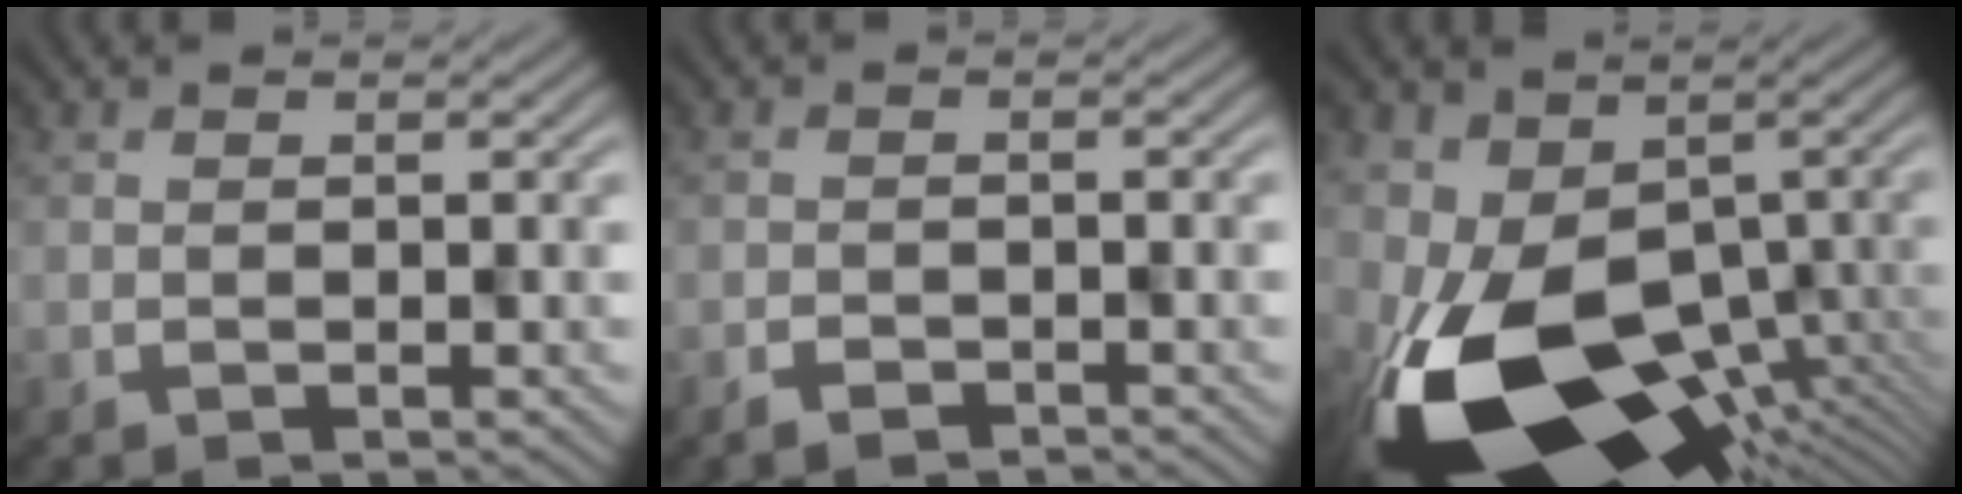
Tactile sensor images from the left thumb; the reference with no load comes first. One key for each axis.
{"total": 2.0, "fx": -1.7, "fy": 0.7, "fz": 0.8, "tx": -0.012, "ty": 0.001, "tz": -0.031}
{"total": 18.4, "fx": -5.8, "fy": 11.0, "fz": 13.5, "tx": -0.245, "ty": -0.033, "tz": -0.062}